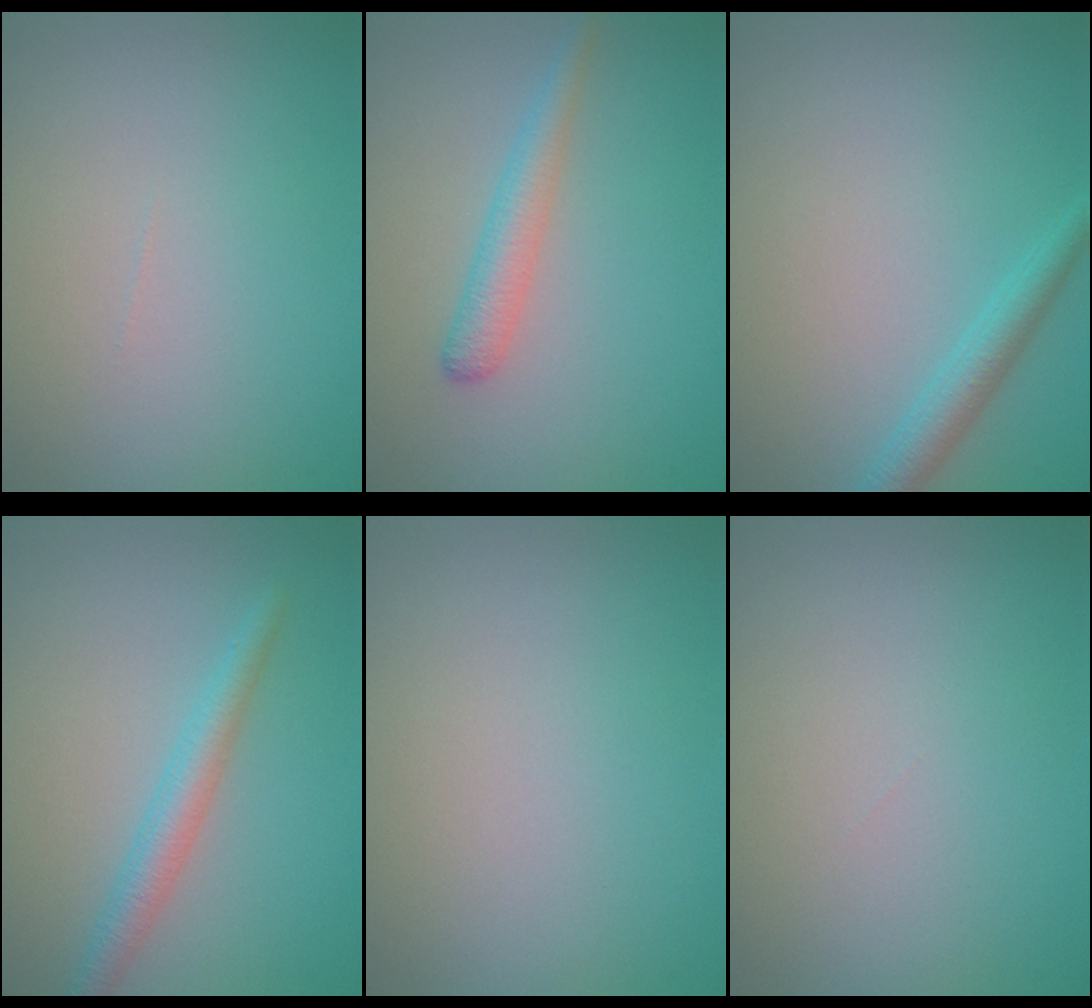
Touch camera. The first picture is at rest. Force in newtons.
{"total": 2.4, "press": 2.3, "slide": 0.1}
{"total": 2.2, "press": 2.2, "slide": 0.2}
{"total": 2.6, "press": 2.6, "slide": 0.1}
{"total": 0.0}
{"total": 0.0}